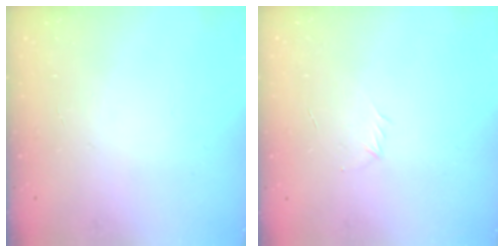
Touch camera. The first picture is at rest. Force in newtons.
{"total": 2.8, "press": 2.7, "slide": 0.8}